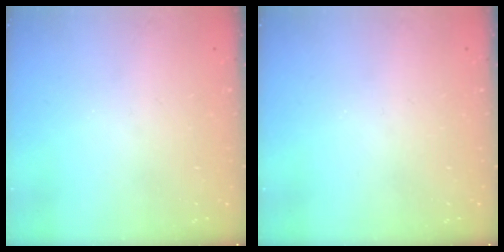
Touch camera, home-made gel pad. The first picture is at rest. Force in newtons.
{"total": 0.0}